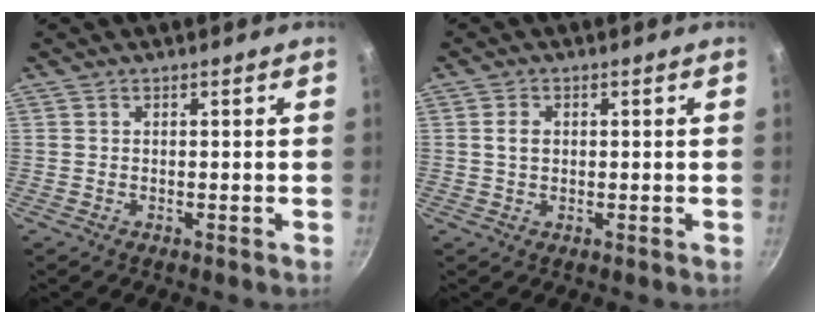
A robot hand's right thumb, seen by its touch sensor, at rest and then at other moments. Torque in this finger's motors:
{"motor_torque": [-0.45, 0.60, 0.67, 0.04, 0.01]}